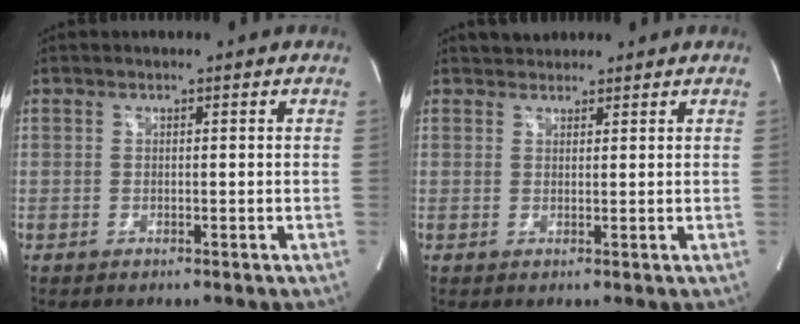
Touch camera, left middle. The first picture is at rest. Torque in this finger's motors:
{"motor_torque": [0.06, -0.01, -0.09, 0.00]}